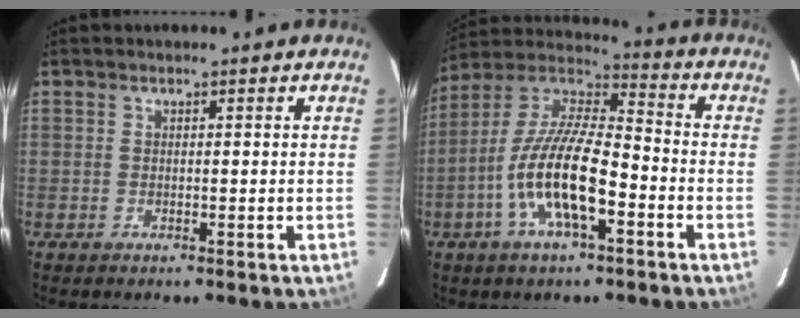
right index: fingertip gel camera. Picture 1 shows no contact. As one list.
[{"total": 15.7, "force": [-6.0, 4.9, 13.7], "torque": [-0.276, -0.006, -0.116]}]